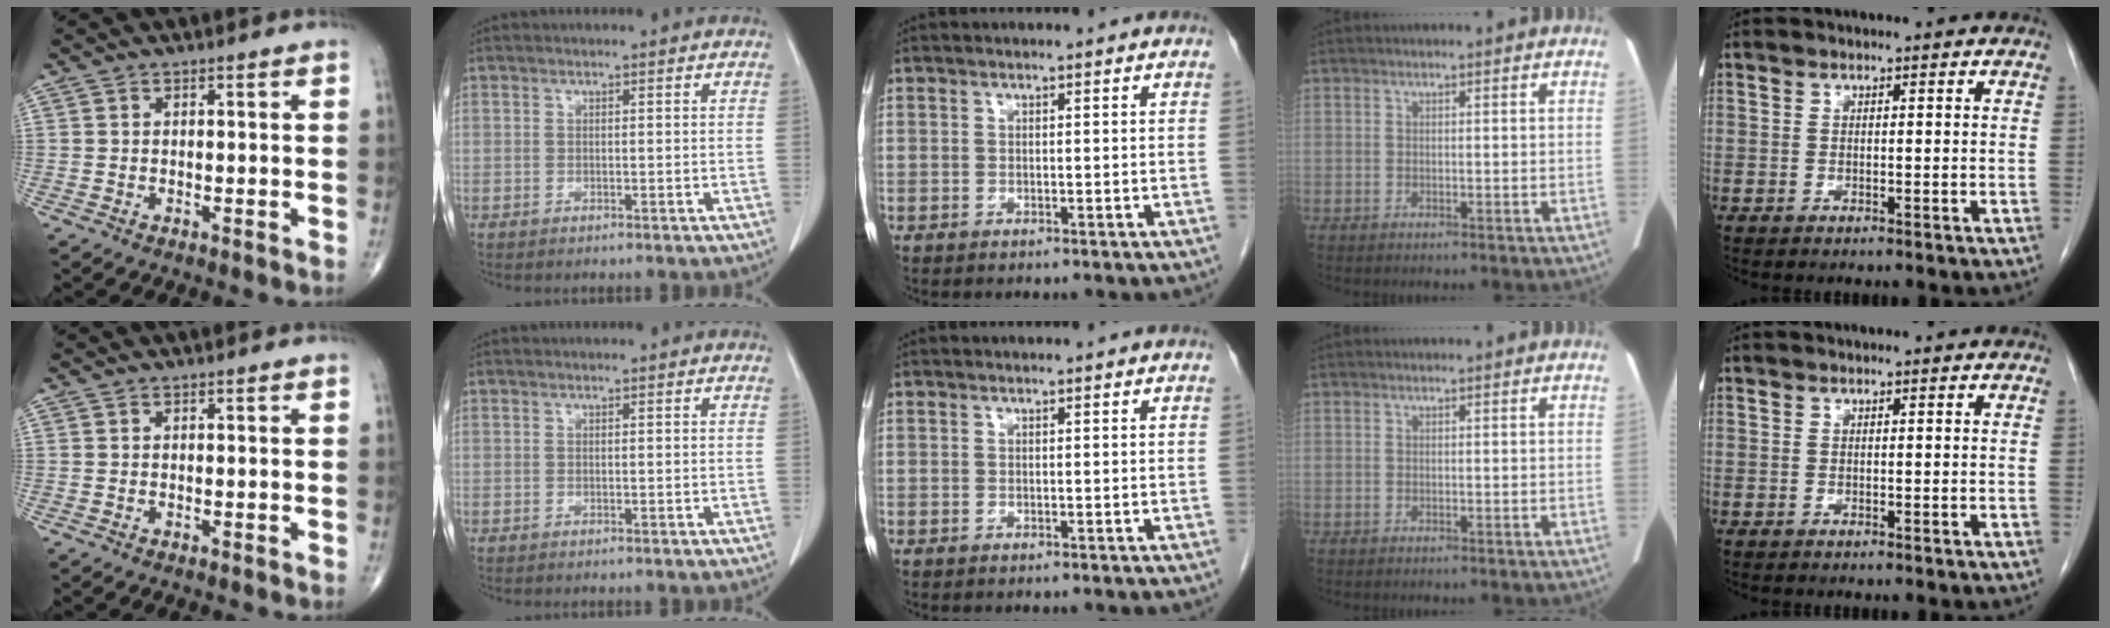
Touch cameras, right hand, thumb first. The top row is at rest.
{}